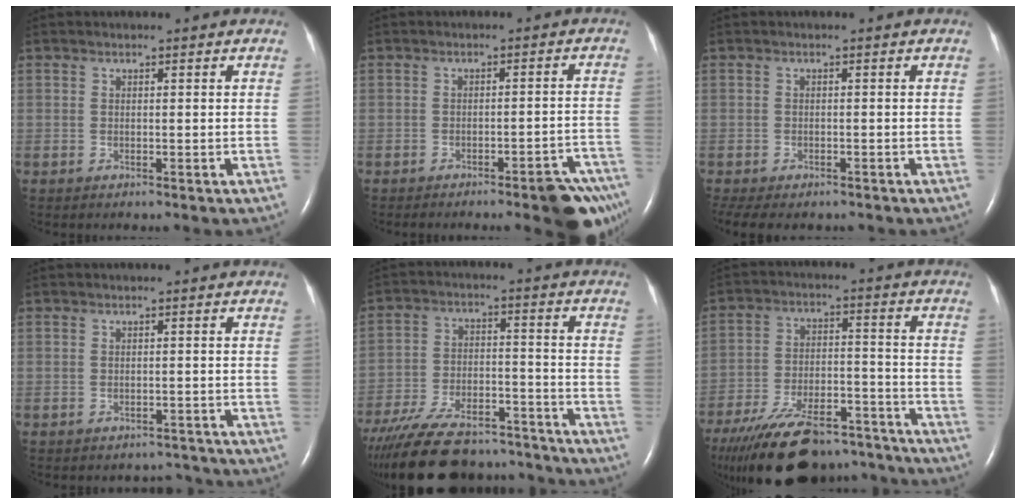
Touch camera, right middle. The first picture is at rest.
{"total": 8.3, "force": [-6.0, 1.3, 5.7], "torque": [-0.040, 0.010, -0.076]}
{"total": 8.4, "force": [-6.6, 3.5, 3.9], "torque": [-0.075, -0.003, -0.088]}
{"total": 3.9, "force": [-3.5, 1.7, 0.1], "torque": [0.004, 0.008, -0.041]}
{"total": 23.4, "force": [-20.3, 6.7, 9.5], "torque": [-0.195, -0.016, -0.305]}
{"total": 25.3, "force": [-21.0, 8.4, 11.4], "torque": [-0.219, -0.015, -0.310]}